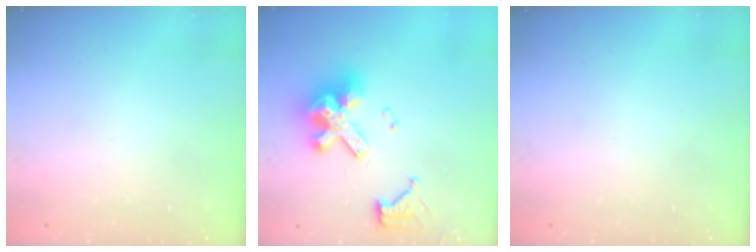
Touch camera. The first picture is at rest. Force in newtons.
{"total": 15.0, "press": 14.9, "slide": 1.5}
{"total": 0.0}